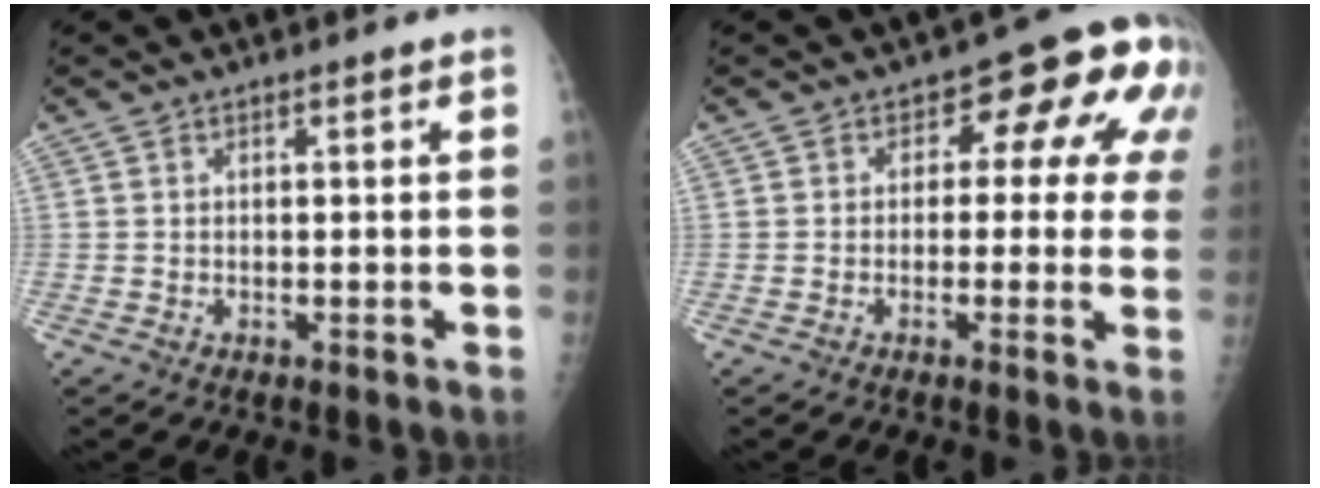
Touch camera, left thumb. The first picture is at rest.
{"total": 11.8, "force": [2.2, 6.7, 9.5], "torque": [-0.058, 0.020, 0.012]}